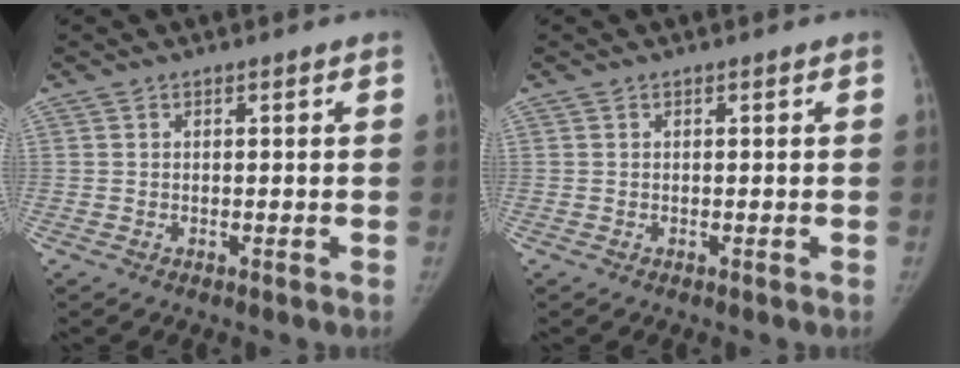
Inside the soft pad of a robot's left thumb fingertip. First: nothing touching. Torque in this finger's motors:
{"motor_torque": [-0.22, -0.22, 0.17, 0.12, 0.00]}